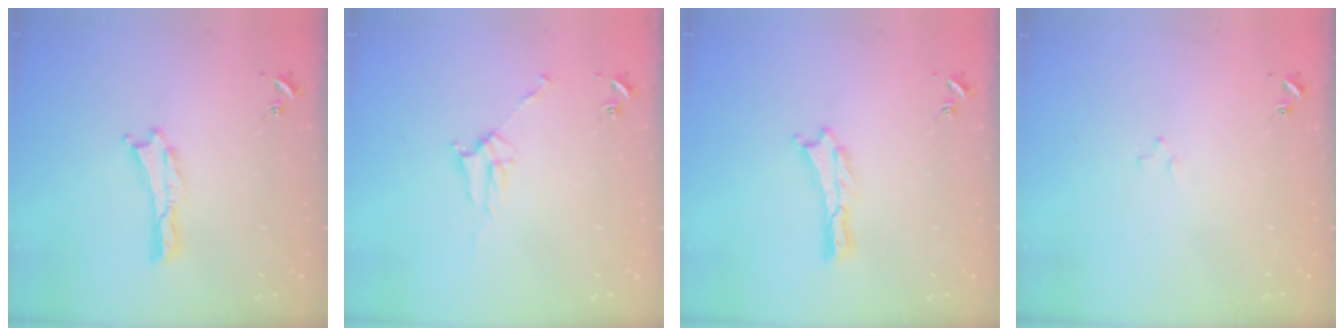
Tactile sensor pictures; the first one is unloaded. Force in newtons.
{"total": 3.7, "press": 3.6, "slide": 0.5}
{"total": 0.0}
{"total": 1.2, "press": 1.2, "slide": 0.2}